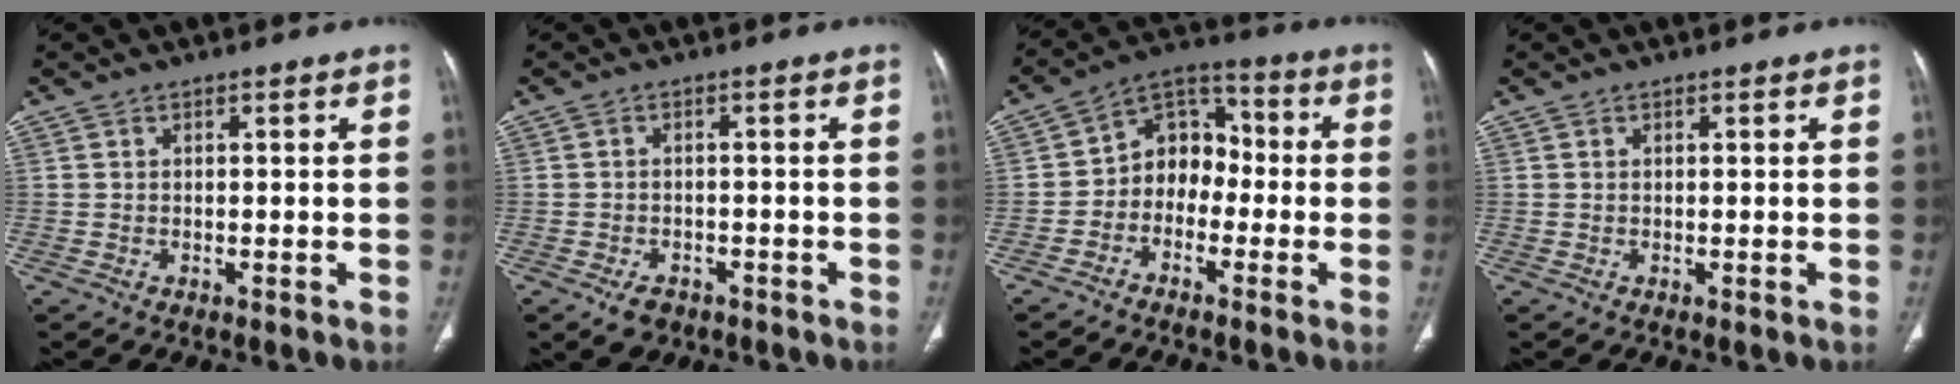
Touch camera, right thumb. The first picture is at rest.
{"total": 4.0, "force": [-2.4, 2.7, 1.8], "torque": [-0.025, 0.008, -0.031]}
{"total": 9.1, "force": [-2.1, 7.3, 5.0], "torque": [-0.043, 0.045, -0.056]}
{"total": 0.0}